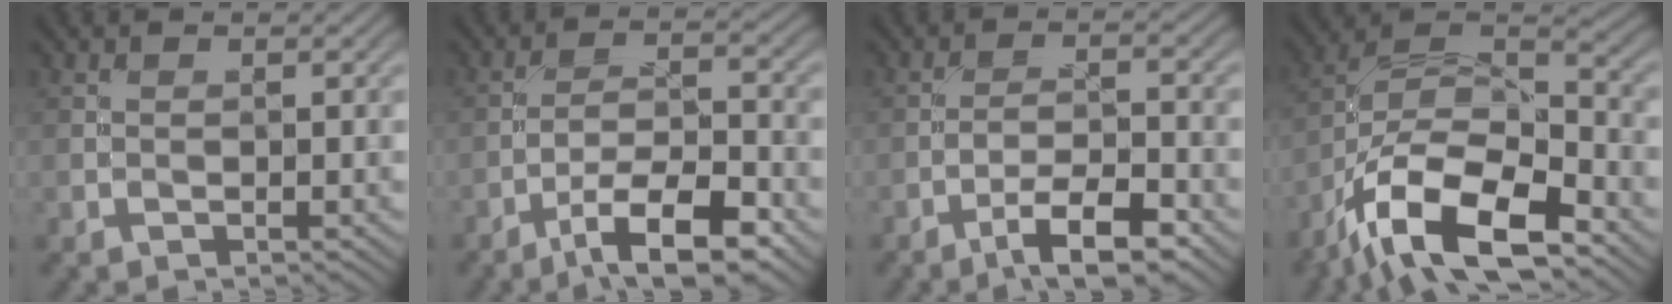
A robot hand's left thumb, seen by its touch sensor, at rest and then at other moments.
{"total": 9.8, "force": [-6.3, 2.8, 7.0], "torque": [-0.118, 0.005, -0.110]}
{"total": 6.9, "force": [-4.5, 1.7, 4.9], "torque": [-0.080, 0.007, -0.079]}
{"total": 16.0, "force": [-10.0, 6.5, 10.7], "torque": [-0.217, -0.019, -0.188]}